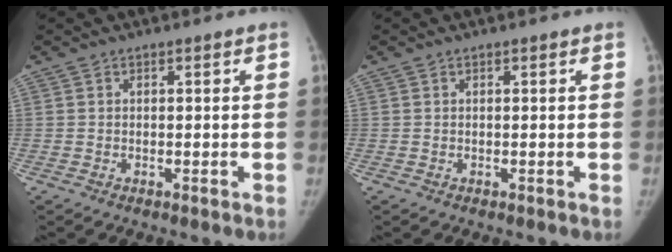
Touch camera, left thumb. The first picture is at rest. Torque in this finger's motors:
{"motor_torque": [-0.05, -0.06, 0.03, -0.02, 0.00]}